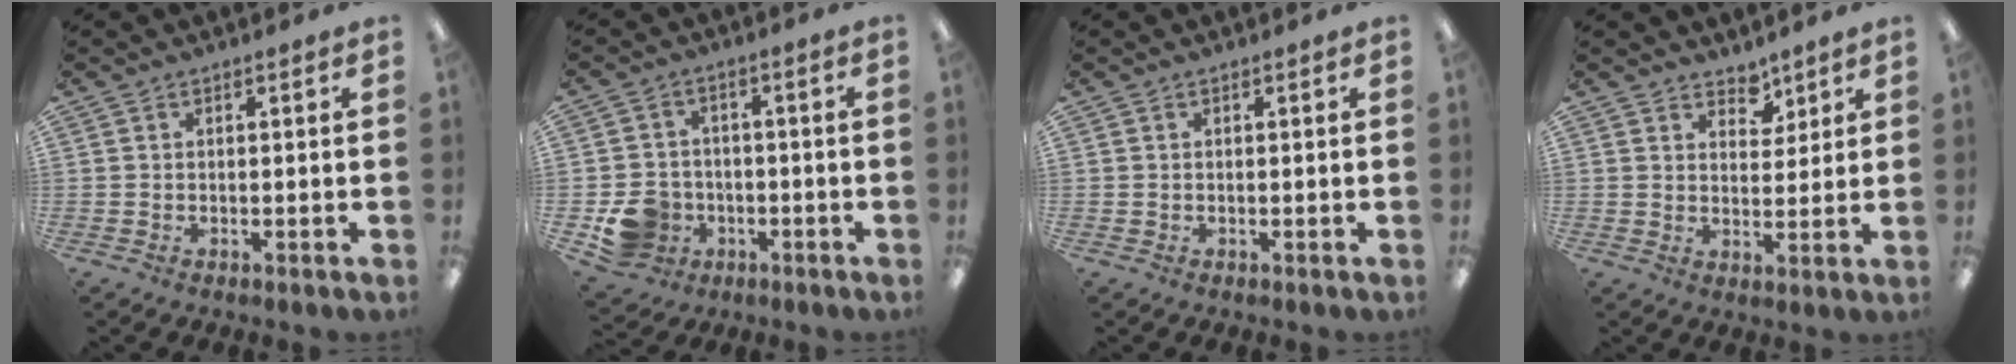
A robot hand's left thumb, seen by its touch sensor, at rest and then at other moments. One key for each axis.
{"total": 8.2, "fx": -3.0, "fy": 7.1, "fz": 2.6, "tx": -0.065, "ty": 0.022, "tz": -0.049}
{"total": 0.0}
{"total": 5.0, "fx": 4.2, "fy": 2.6, "fz": 0.9, "tx": 0.002, "ty": -0.026, "tz": 0.073}